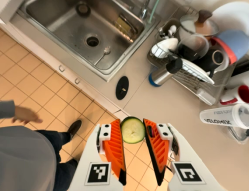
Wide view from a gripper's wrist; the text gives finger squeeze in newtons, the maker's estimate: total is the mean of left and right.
{"total": 7.4, "left": 6.9, "right": 7.9}